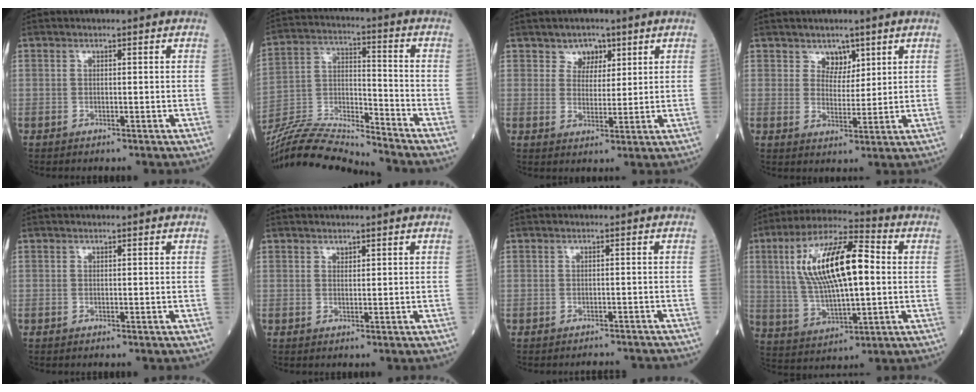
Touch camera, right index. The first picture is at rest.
{"total": 16.0, "force": [-15.3, -0.7, 4.3], "torque": [-0.083, 0.014, -0.282]}
{"total": 3.7, "force": [2.3, 2.7, 1.0], "torque": [-0.010, 0.005, 0.040]}
{"total": 3.4, "force": [2.3, 2.2, 1.2], "torque": [-0.013, -0.001, 0.042]}
{"total": 0.0}
{"total": 0.6, "force": [0.6, 0.2, 0.1], "torque": [-0.004, -0.002, 0.011]}
{"total": 3.7, "force": [-3.5, 1.0, 0.4], "torque": [0.002, 0.000, -0.039]}
{"total": 17.3, "force": [2.7, 5.1, 16.3], "torque": [-0.321, 0.027, 0.050]}